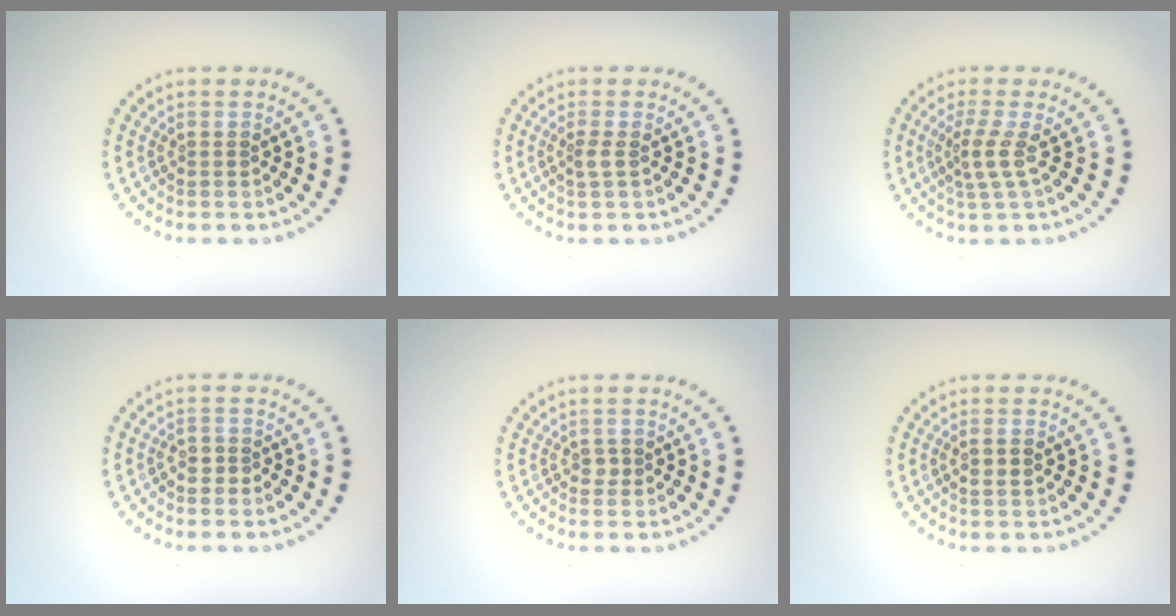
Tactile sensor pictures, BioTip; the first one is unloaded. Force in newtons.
{"total": 1.0, "press": 0.8, "slide": 0.6}
{"total": 2.2, "press": 1.4, "slide": 1.6}
{"total": 1.3, "press": 1.2, "slide": 0.5}
{"total": 0.7, "press": 0.6, "slide": 0.4}
{"total": 1.1, "press": 1.1, "slide": 0.3}